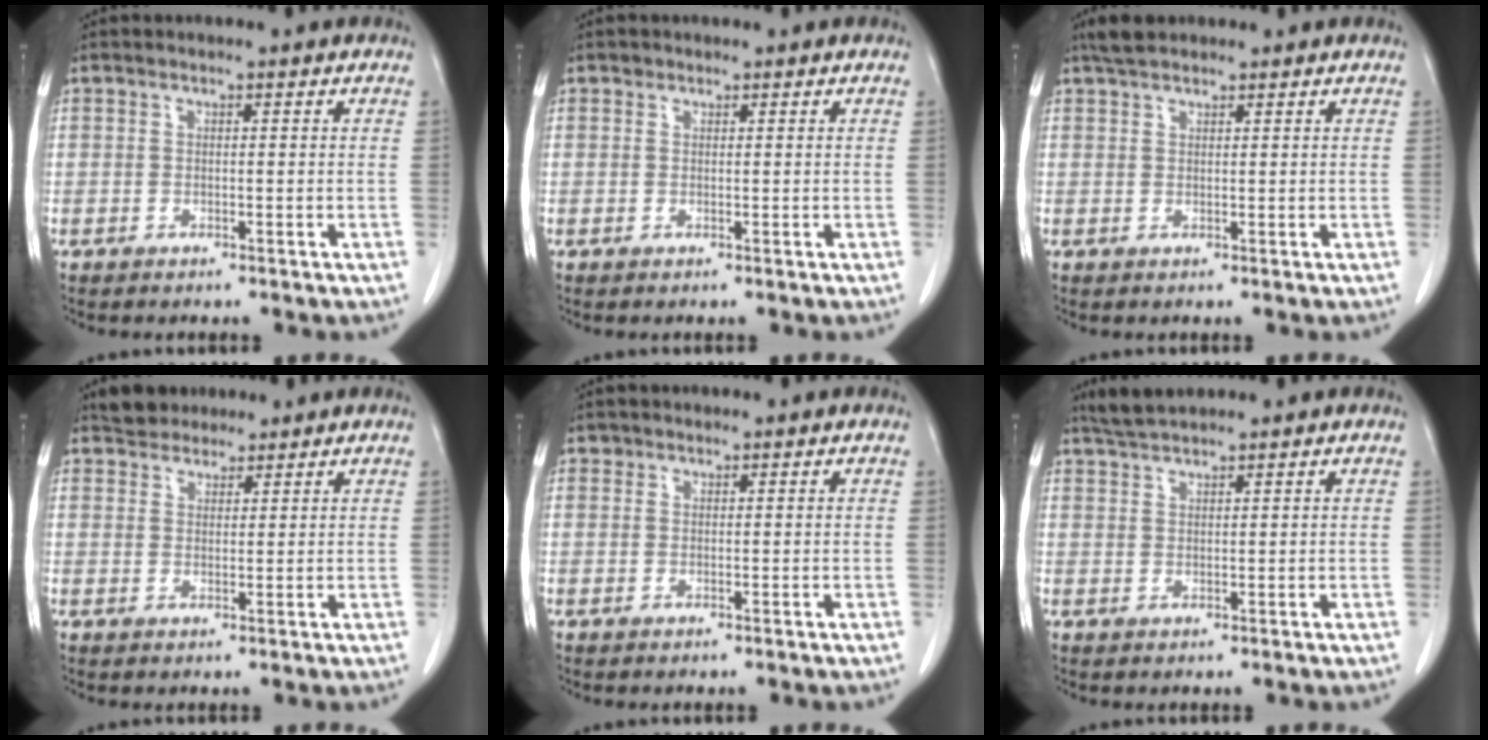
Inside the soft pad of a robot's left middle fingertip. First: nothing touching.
{"total": 0.5, "force": [0.4, 0.3, 0.0], "torque": [0.000, -0.002, 0.006]}
{"total": 2.9, "force": [2.5, 1.1, 1.1], "torque": [-0.025, 0.013, 0.044]}
{"total": 3.8, "force": [3.3, 1.8, 0.5], "torque": [-0.012, 0.017, 0.057]}
{"total": 0.6, "force": [0.5, 0.3, -0.1], "torque": [0.001, 0.001, 0.010]}
{"total": 3.2, "force": [3.1, 0.1, 1.0], "torque": [-0.027, 0.011, 0.063]}